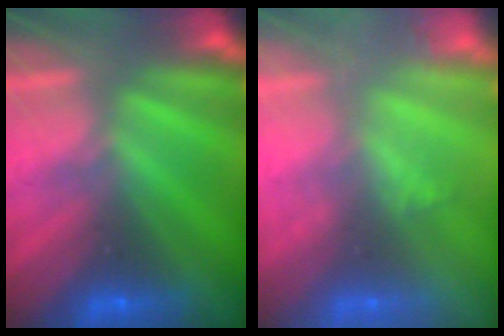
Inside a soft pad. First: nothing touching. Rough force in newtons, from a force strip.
{"total": 1.6}